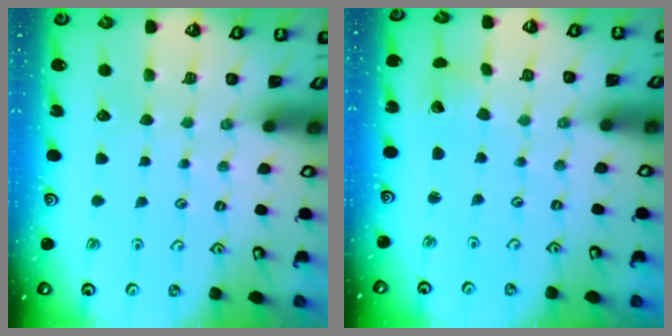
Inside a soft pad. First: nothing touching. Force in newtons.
{"total": 2.9, "press": 2.9, "slide": 0.1}